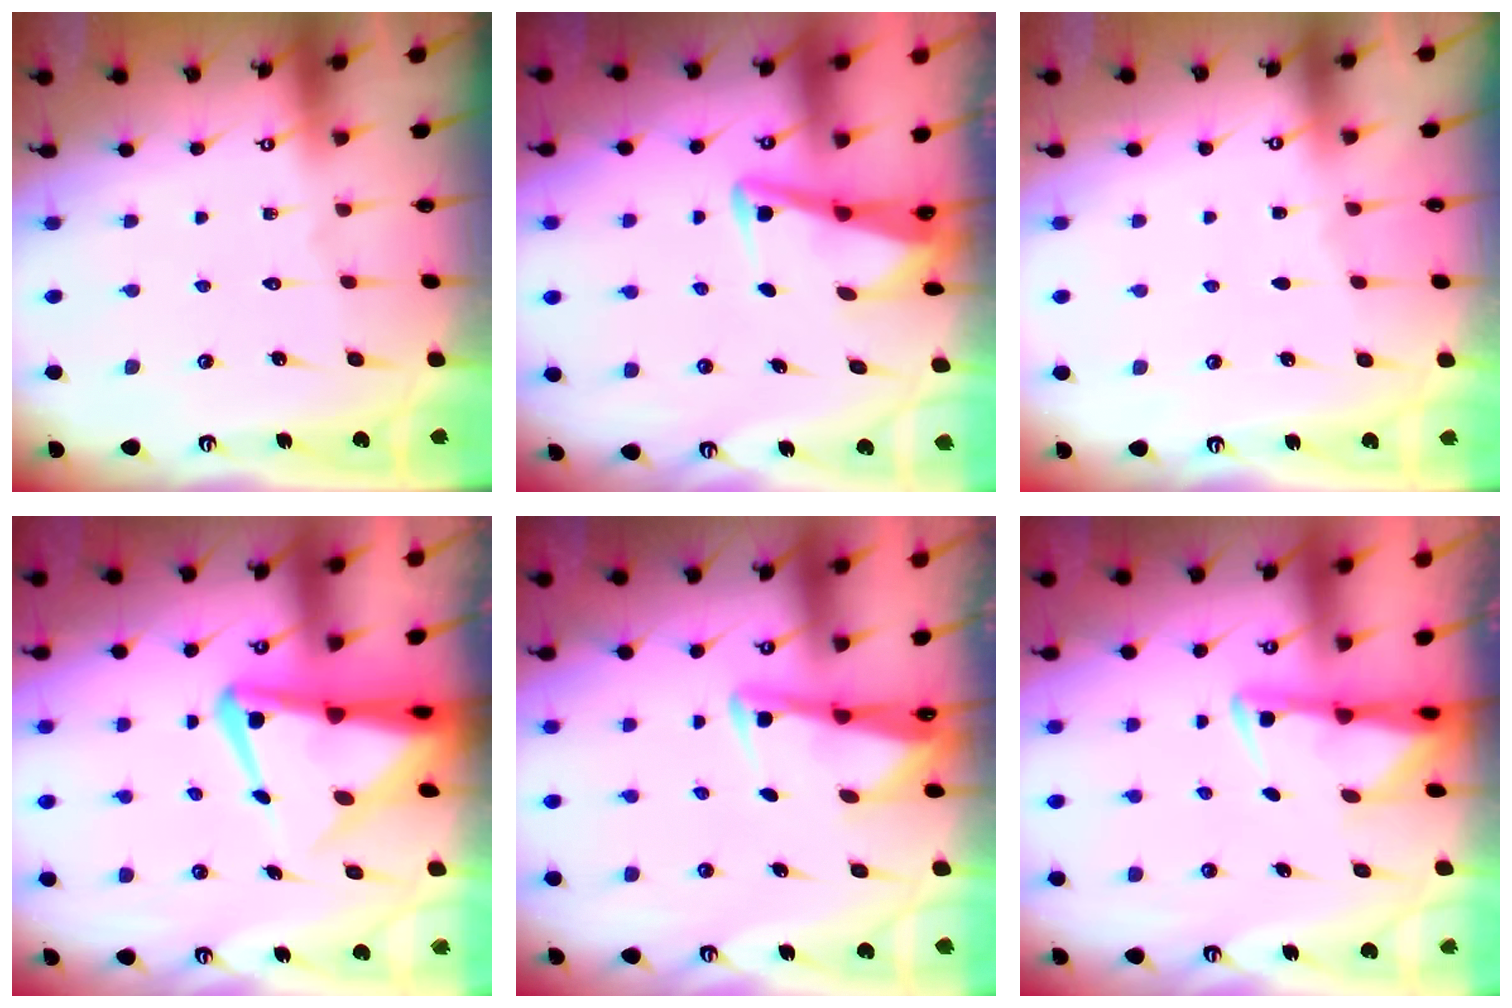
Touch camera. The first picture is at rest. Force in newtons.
{"total": 3.8, "press": 3.8, "slide": 0.4}
{"total": 2.3, "press": 2.3, "slide": 0.3}
{"total": 7.3, "press": 7.2, "slide": 1.2}
{"total": 3.0, "press": 3.0, "slide": 0.6}
{"total": 2.9, "press": 2.8, "slide": 0.6}